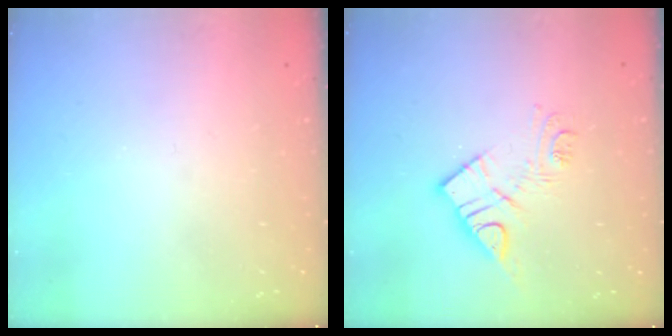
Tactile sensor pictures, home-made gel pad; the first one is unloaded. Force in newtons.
{"total": 10.7, "press": 10.7, "slide": 0.5}